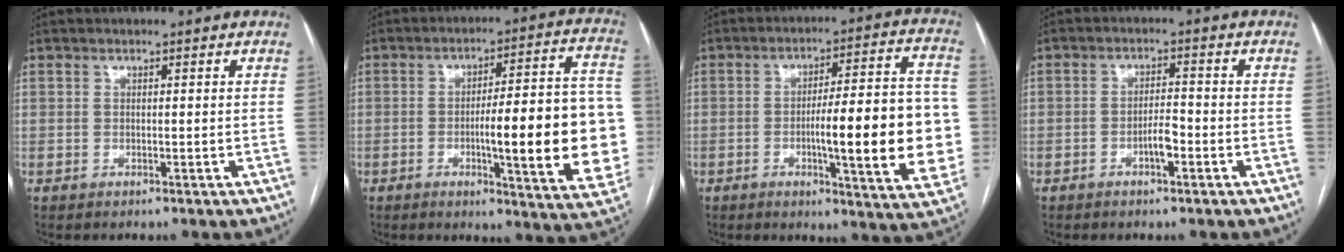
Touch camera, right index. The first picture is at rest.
{"total": 20.0, "force": [-3.0, 3.2, 19.5], "torque": [-0.199, 0.021, -0.030]}
{"total": 18.8, "force": [-2.9, 2.9, 18.3], "torque": [-0.211, 0.018, -0.033]}
{"total": 3.3, "force": [-1.4, 0.9, 2.8], "torque": [-0.047, 0.004, -0.025]}